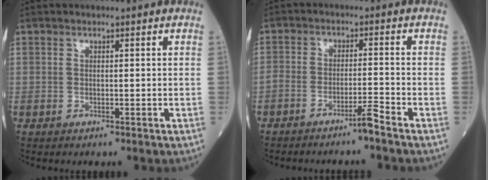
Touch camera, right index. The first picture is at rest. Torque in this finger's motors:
{"motor_torque": [0.97, -0.87, 0.50, 0.16]}